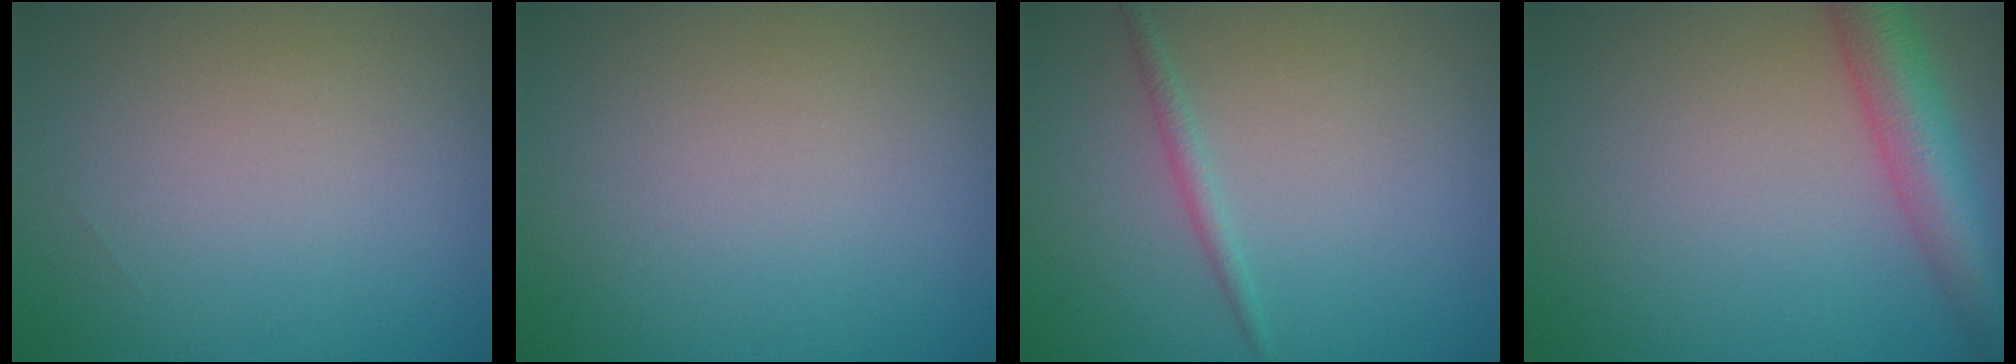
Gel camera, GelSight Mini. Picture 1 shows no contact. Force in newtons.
{"total": 0.0}
{"total": 1.1, "press": 1.1, "slide": 0.0}
{"total": 5.8, "press": 5.8, "slide": 0.2}